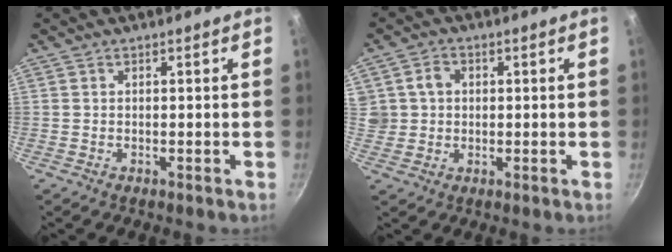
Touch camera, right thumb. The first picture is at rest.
{"total": 5.4, "force": [1.1, 4.7, 2.4], "torque": [-0.021, 0.009, 0.022]}